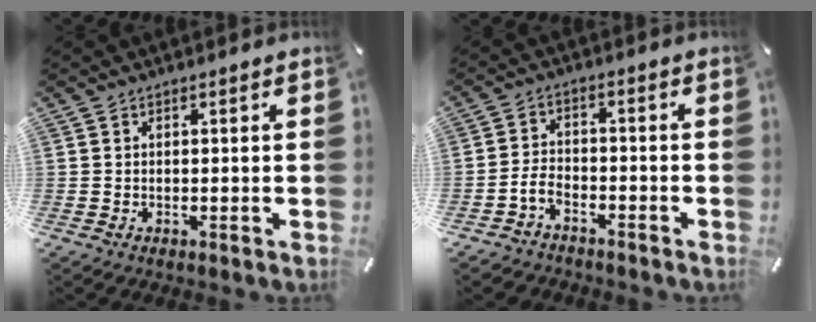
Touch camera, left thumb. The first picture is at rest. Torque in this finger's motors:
{"motor_torque": [-0.52, 0.62, 0.11, 0.15, 0.03]}